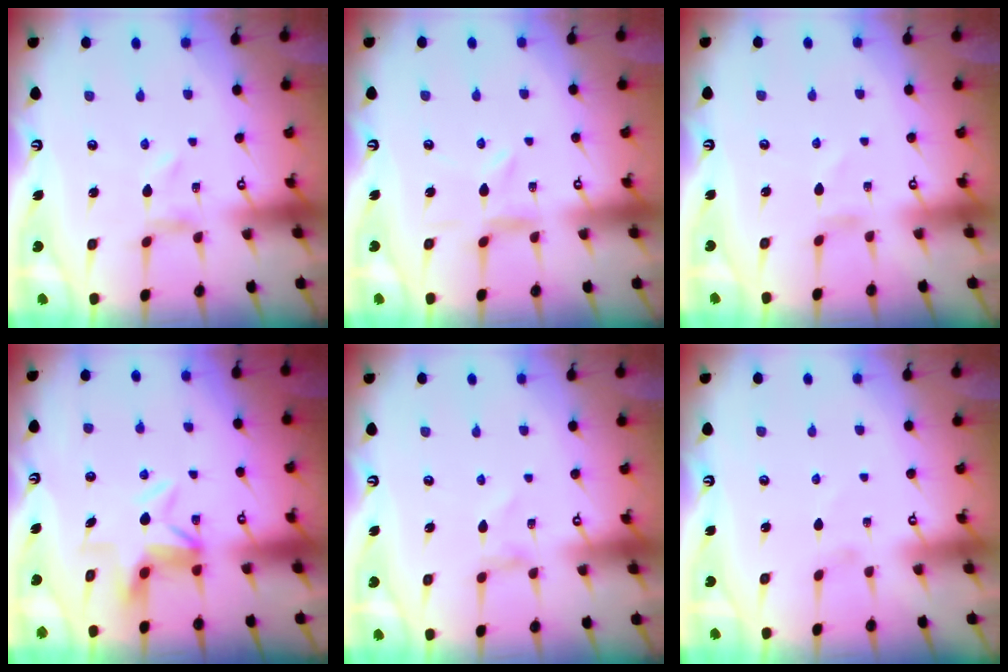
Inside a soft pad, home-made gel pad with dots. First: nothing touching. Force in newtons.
{"total": 2.0, "press": 2.0, "slide": 0.3}
{"total": 0.8, "press": 0.7, "slide": 0.3}
{"total": 5.0, "press": 4.7, "slide": 1.8}
{"total": 0.8, "press": 0.8, "slide": 0.1}
{"total": 1.0, "press": 1.0, "slide": 0.1}